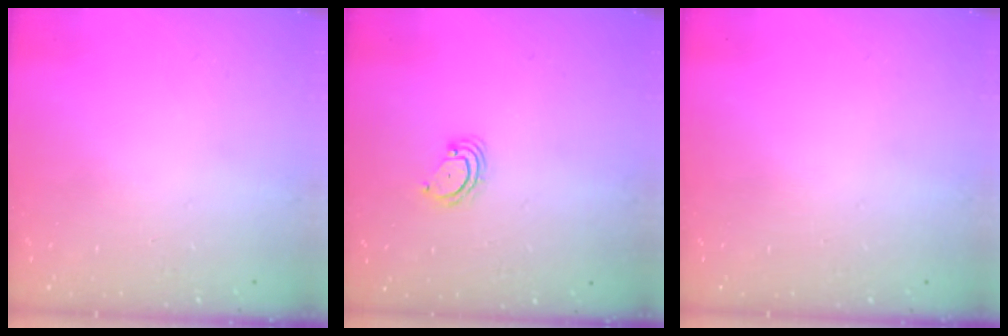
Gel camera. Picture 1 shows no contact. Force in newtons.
{"total": 2.3, "press": 2.3, "slide": 0.2}
{"total": 0.0}